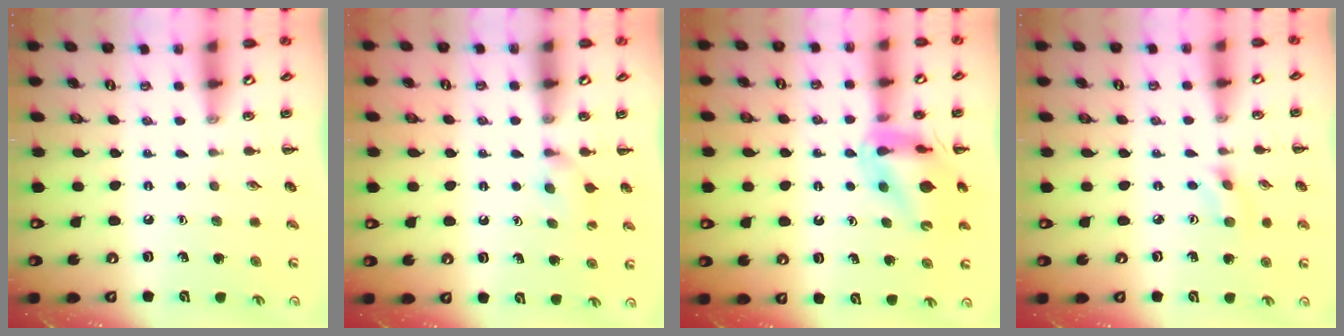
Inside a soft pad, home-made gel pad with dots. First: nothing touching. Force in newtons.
{"total": 5.2, "press": 4.8, "slide": 1.9}
{"total": 11.9, "press": 11.3, "slide": 3.7}
{"total": 2.8, "press": 2.6, "slide": 1.0}